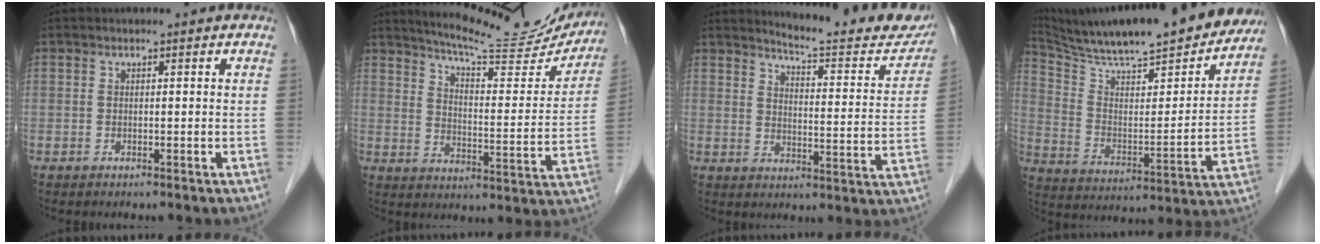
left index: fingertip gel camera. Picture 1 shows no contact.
{"total": 18.8, "force": [17.6, 2.3, 6.3], "torque": [-0.094, -0.043, 0.230]}
{"total": 15.4, "force": [14.6, 1.7, 4.6], "torque": [-0.057, -0.058, 0.173]}
{"total": 26.7, "force": [23.7, 3.5, 11.9], "torque": [-0.202, -0.032, 0.341]}